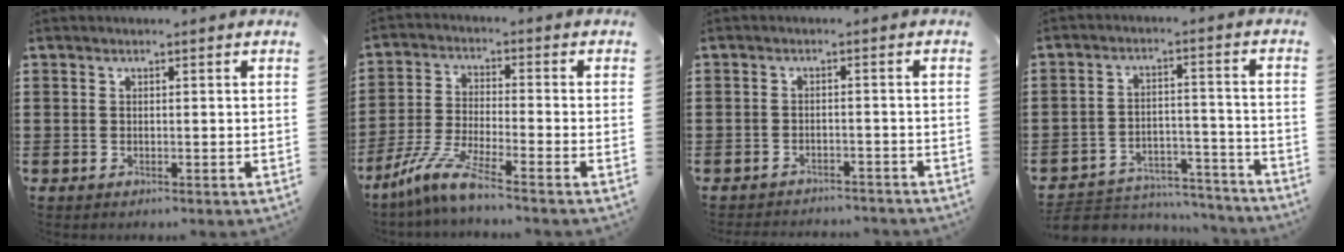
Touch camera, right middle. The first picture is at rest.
{"total": 6.9, "force": [-5.4, 0.2, 4.3], "torque": [-0.110, -0.018, -0.112]}
{"total": 2.1, "force": [-2.1, 0.2, -0.1], "torque": [-0.005, 0.001, -0.046]}
{"total": 5.2, "force": [-5.1, 1.2, 0.4], "torque": [-0.014, 0.011, -0.106]}